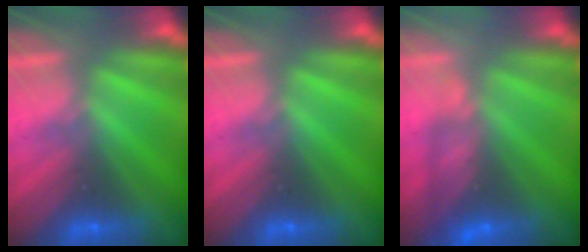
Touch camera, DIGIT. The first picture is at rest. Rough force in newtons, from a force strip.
{"total": 0.0}
{"total": 4.9}